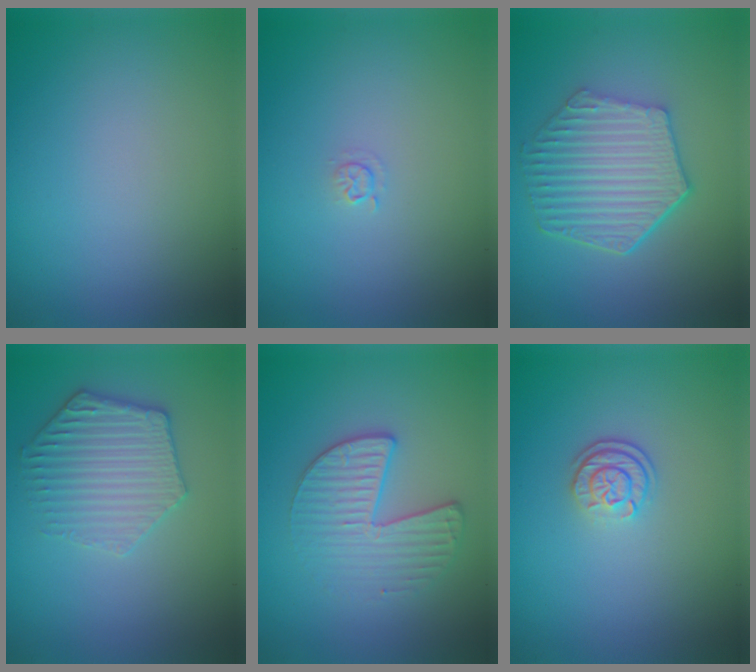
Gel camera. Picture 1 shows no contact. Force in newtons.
{"total": 0.7, "press": 0.3, "slide": 0.6}
{"total": 6.5, "press": 4.9, "slide": 4.3}
{"total": 3.5, "press": 3.4, "slide": 0.4}
{"total": 3.3, "press": 3.0, "slide": 1.3}
{"total": 2.4, "press": 1.9, "slide": 1.5}